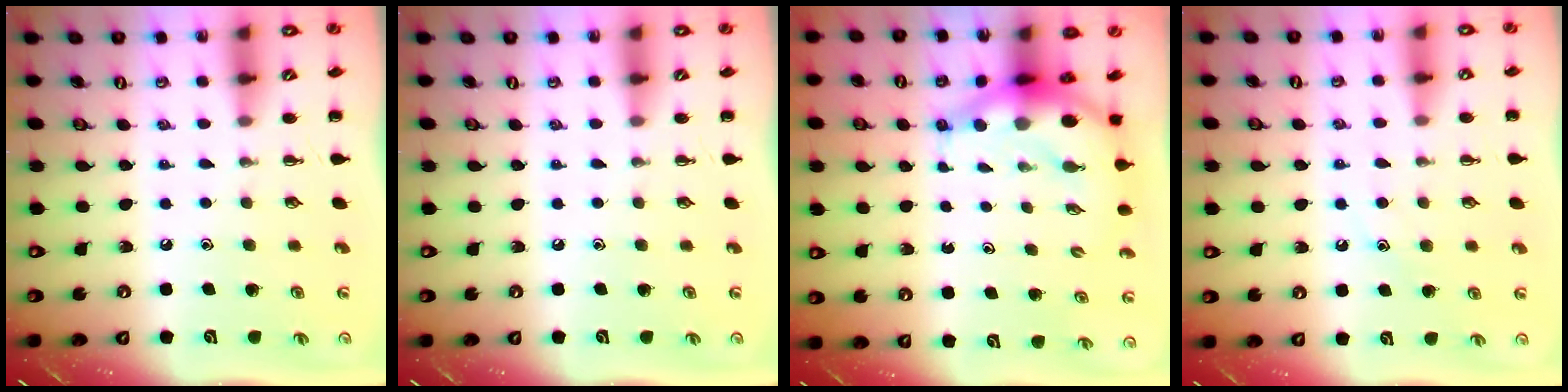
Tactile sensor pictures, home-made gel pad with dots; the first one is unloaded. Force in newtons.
{"total": 0.0}
{"total": 8.0, "press": 7.7, "slide": 2.1}
{"total": 8.6, "press": 8.5, "slide": 1.3}